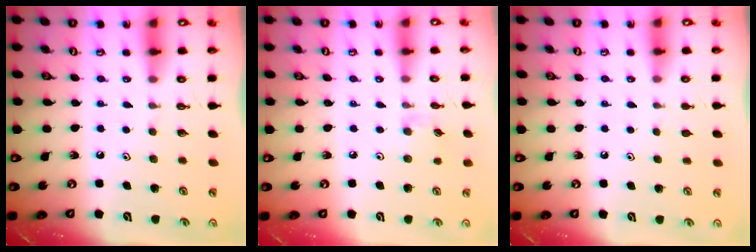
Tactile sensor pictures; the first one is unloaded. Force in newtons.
{"total": 5.1, "press": 5.1, "slide": 0.7}
{"total": 0.8, "press": 0.7, "slide": 0.3}